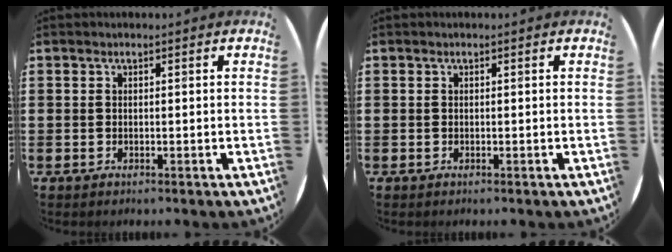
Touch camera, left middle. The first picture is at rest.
{"total": 0.0}